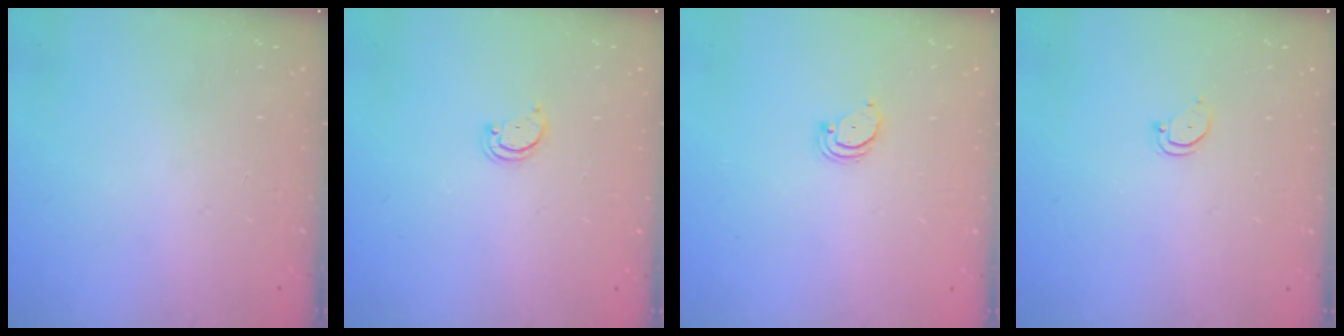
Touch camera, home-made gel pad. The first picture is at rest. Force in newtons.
{"total": 2.1, "press": 2.1, "slide": 0.2}
{"total": 2.1, "press": 2.1, "slide": 0.2}
{"total": 2.4, "press": 2.4, "slide": 0.2}